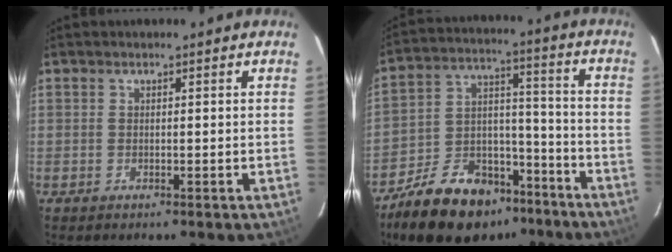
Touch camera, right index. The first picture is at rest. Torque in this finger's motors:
{"motor_torque": [1.06, -1.08, 0.36, 0.08]}